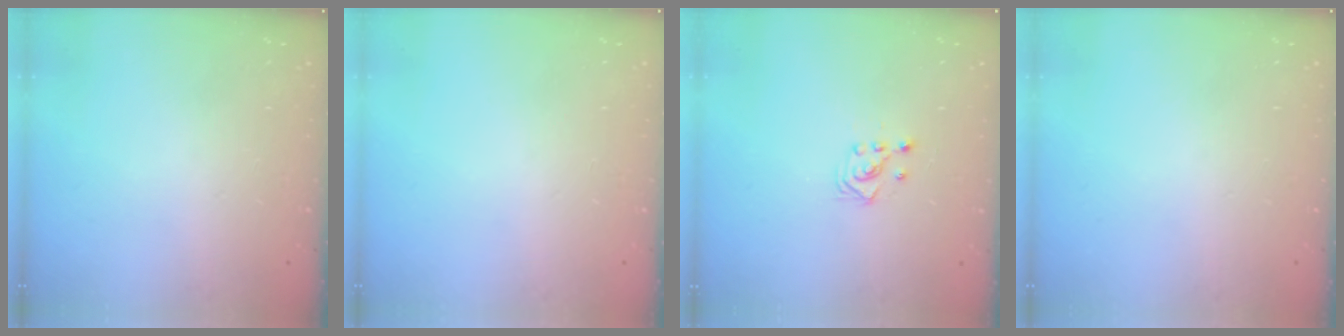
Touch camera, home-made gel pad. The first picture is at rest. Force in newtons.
{"total": 0.0}
{"total": 2.9, "press": 2.7, "slide": 1.0}
{"total": 0.0}